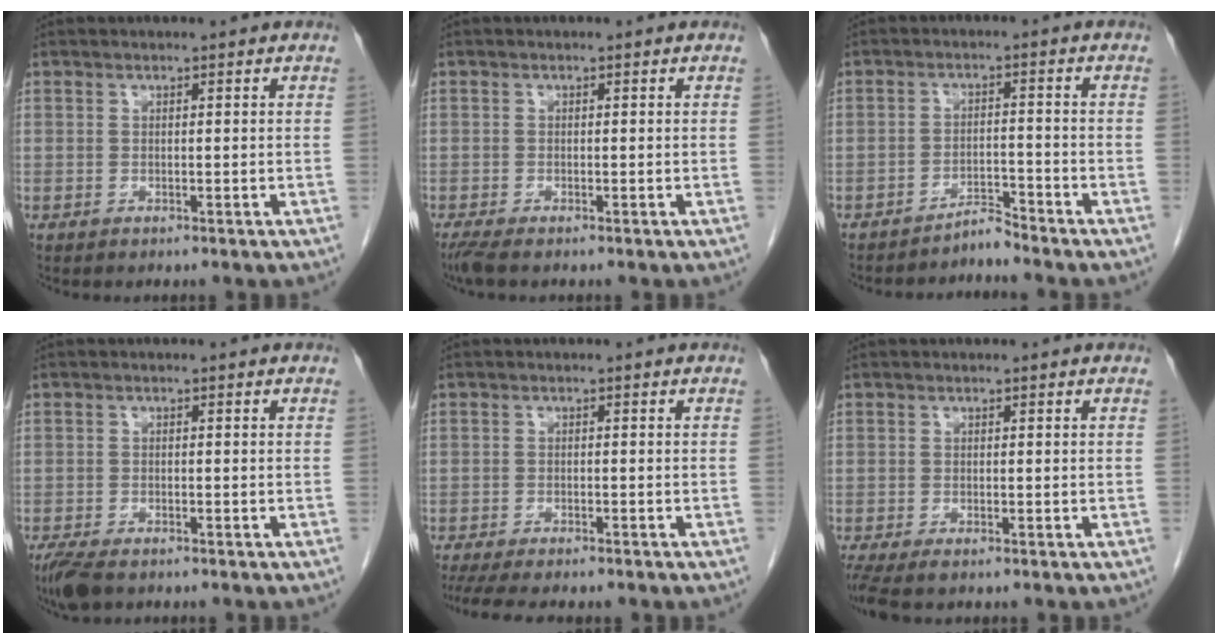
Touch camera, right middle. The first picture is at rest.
{"total": 1.8, "force": [-1.4, 0.1, 1.1], "torque": [-0.029, -0.009, -0.031]}
{"total": 2.7, "force": [-2.7, -0.2, 0.1], "torque": [0.007, -0.010, -0.047]}
{"total": 4.4, "force": [-3.4, 1.5, 2.4], "torque": [-0.052, -0.012, -0.058]}
{"total": 10.4, "force": [-8.6, 2.2, 5.3], "torque": [-0.075, -0.007, -0.120]}
{"total": 3.8, "force": [-2.9, 0.9, 2.3], "torque": [-0.043, -0.012, -0.049]}